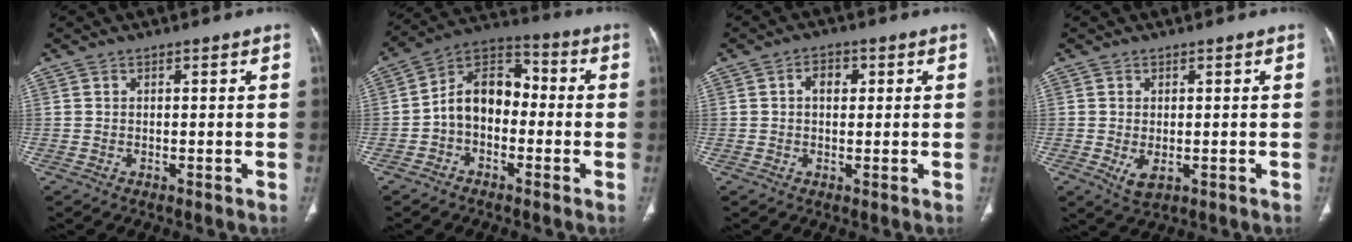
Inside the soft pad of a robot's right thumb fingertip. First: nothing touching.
{"total": 11.1, "force": [-1.6, 7.7, 7.8], "torque": [-0.104, 0.044, -0.045]}
{"total": 3.5, "force": [0.7, 2.4, 2.4], "torque": [-0.028, 0.009, 0.010]}
{"total": 3.2, "force": [-0.7, 1.8, 2.6], "torque": [-0.047, -0.007, 0.000]}